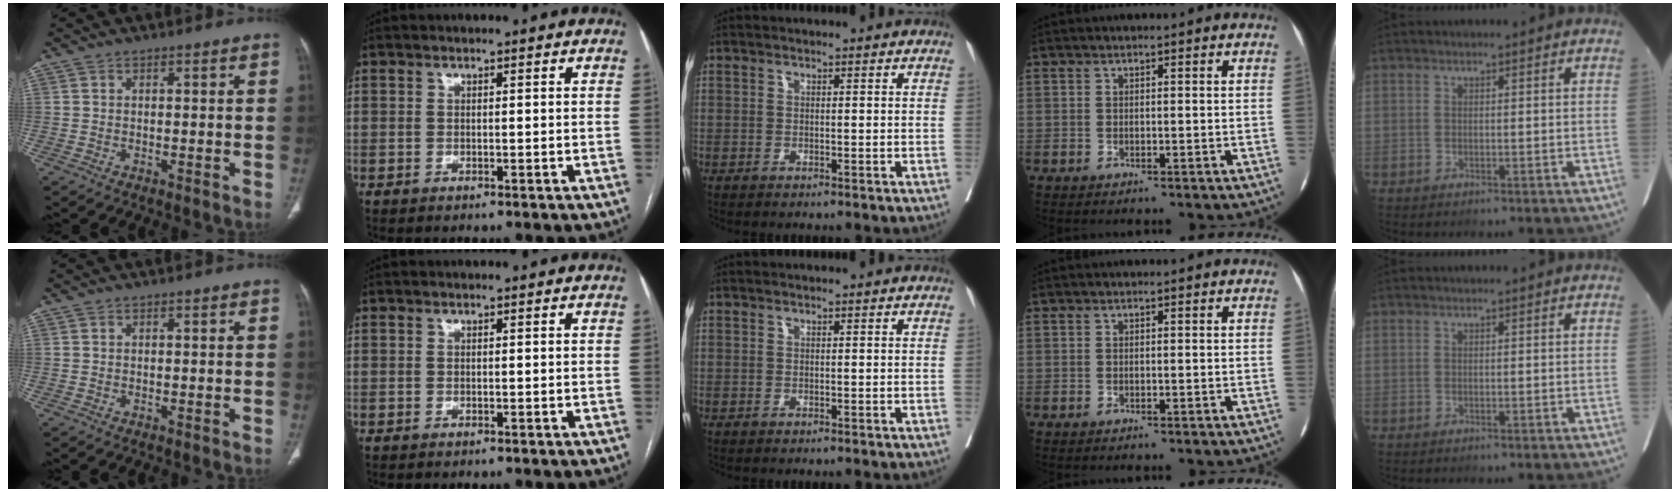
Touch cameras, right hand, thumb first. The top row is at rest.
{}